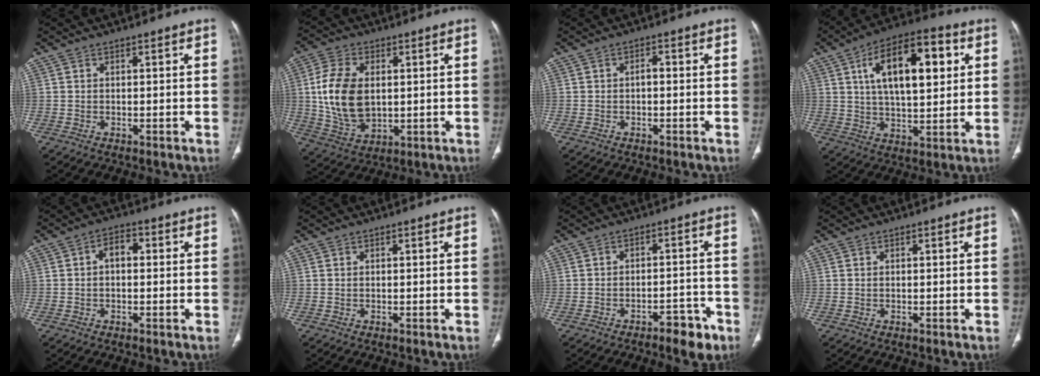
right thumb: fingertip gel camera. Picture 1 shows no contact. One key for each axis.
{"total": 14.4, "fx": 1.4, "fy": 9.0, "fz": 11.1, "tx": -0.213, "ty": -0.008, "tz": 0.035}
{"total": 1.5, "fx": -0.3, "fy": 0.8, "fz": 1.2, "tx": -0.015, "ty": 0.006, "tz": -0.008}
{"total": 18.4, "fx": 5.4, "fy": 8.3, "fz": 15.4, "tx": -0.224, "ty": 0.004, "tz": 0.084}
{"total": 3.9, "fx": 0.2, "fy": 2.4, "fz": 3.0, "tx": -0.040, "ty": 0.013, "tz": -0.003}
{"total": 0.0}
{"total": 6.2, "fx": -4.0, "fy": 2.7, "fz": 3.9, "tx": -0.036, "ty": 0.033, "tz": -0.052}
{"total": 0.0}